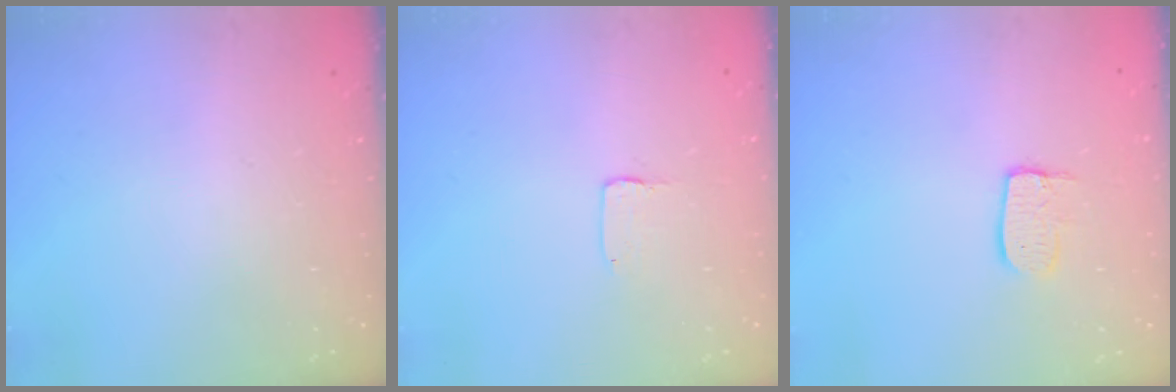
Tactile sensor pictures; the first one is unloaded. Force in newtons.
{"total": 1.0, "press": 1.0, "slide": 0.1}
{"total": 7.0, "press": 7.0, "slide": 0.3}